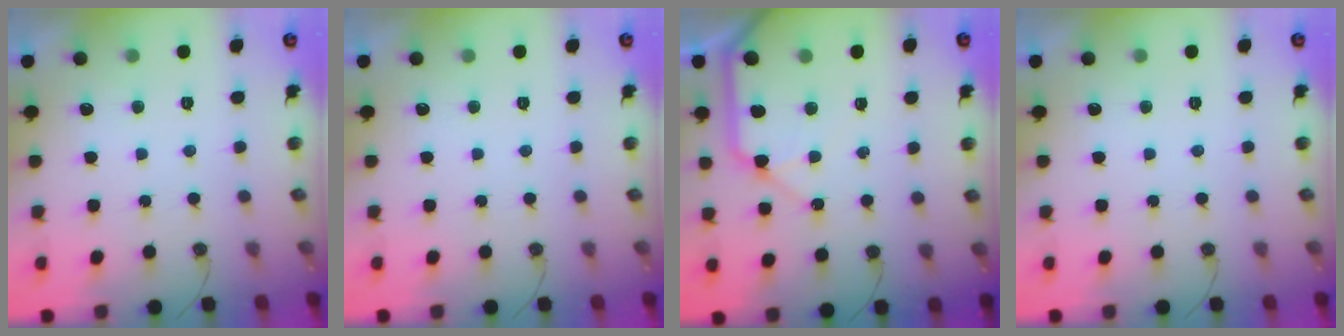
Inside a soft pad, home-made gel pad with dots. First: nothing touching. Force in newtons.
{"total": 0.0}
{"total": 11.7, "press": 11.6, "slide": 1.5}
{"total": 0.0}